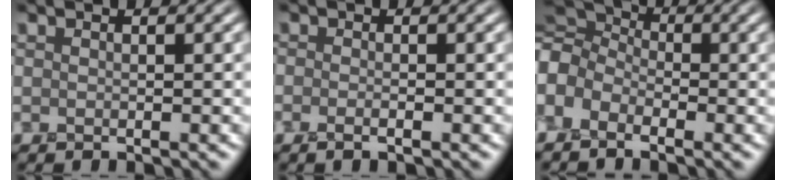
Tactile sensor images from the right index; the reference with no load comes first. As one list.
[{"total": 0.9, "force": [-0.4, 0.3, 0.8], "torque": [-0.010, -0.001, -0.010]}, {"total": 6.1, "force": [-0.7, 4.4, 4.2], "torque": [-0.110, 0.016, -0.027]}]